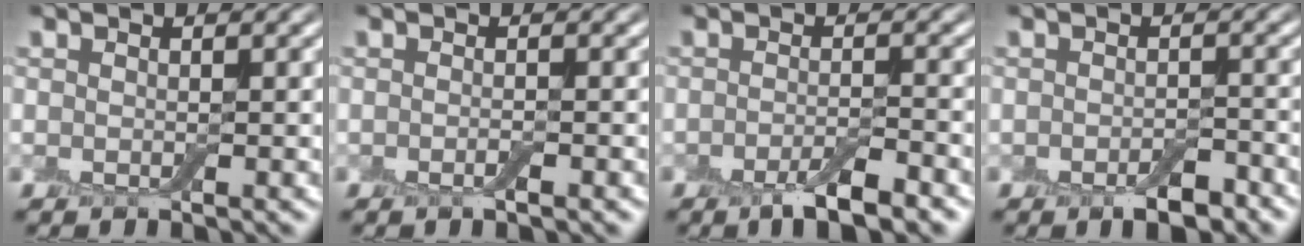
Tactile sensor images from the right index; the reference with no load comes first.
{"total": 0.9, "force": [-0.4, 0.1, 0.8], "torque": [-0.012, -0.003, -0.007]}
{"total": 3.6, "force": [-2.3, 0.9, 2.7], "torque": [-0.051, -0.003, -0.042]}
{"total": 2.9, "force": [-1.7, 1.2, 2.0], "torque": [-0.028, -0.001, -0.025]}